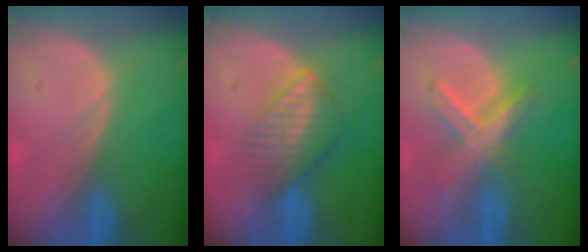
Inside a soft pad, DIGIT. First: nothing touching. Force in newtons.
{"total": 6.5, "press": 5.9, "slide": 2.7}
{"total": 6.9, "press": 6.2, "slide": 3.0}